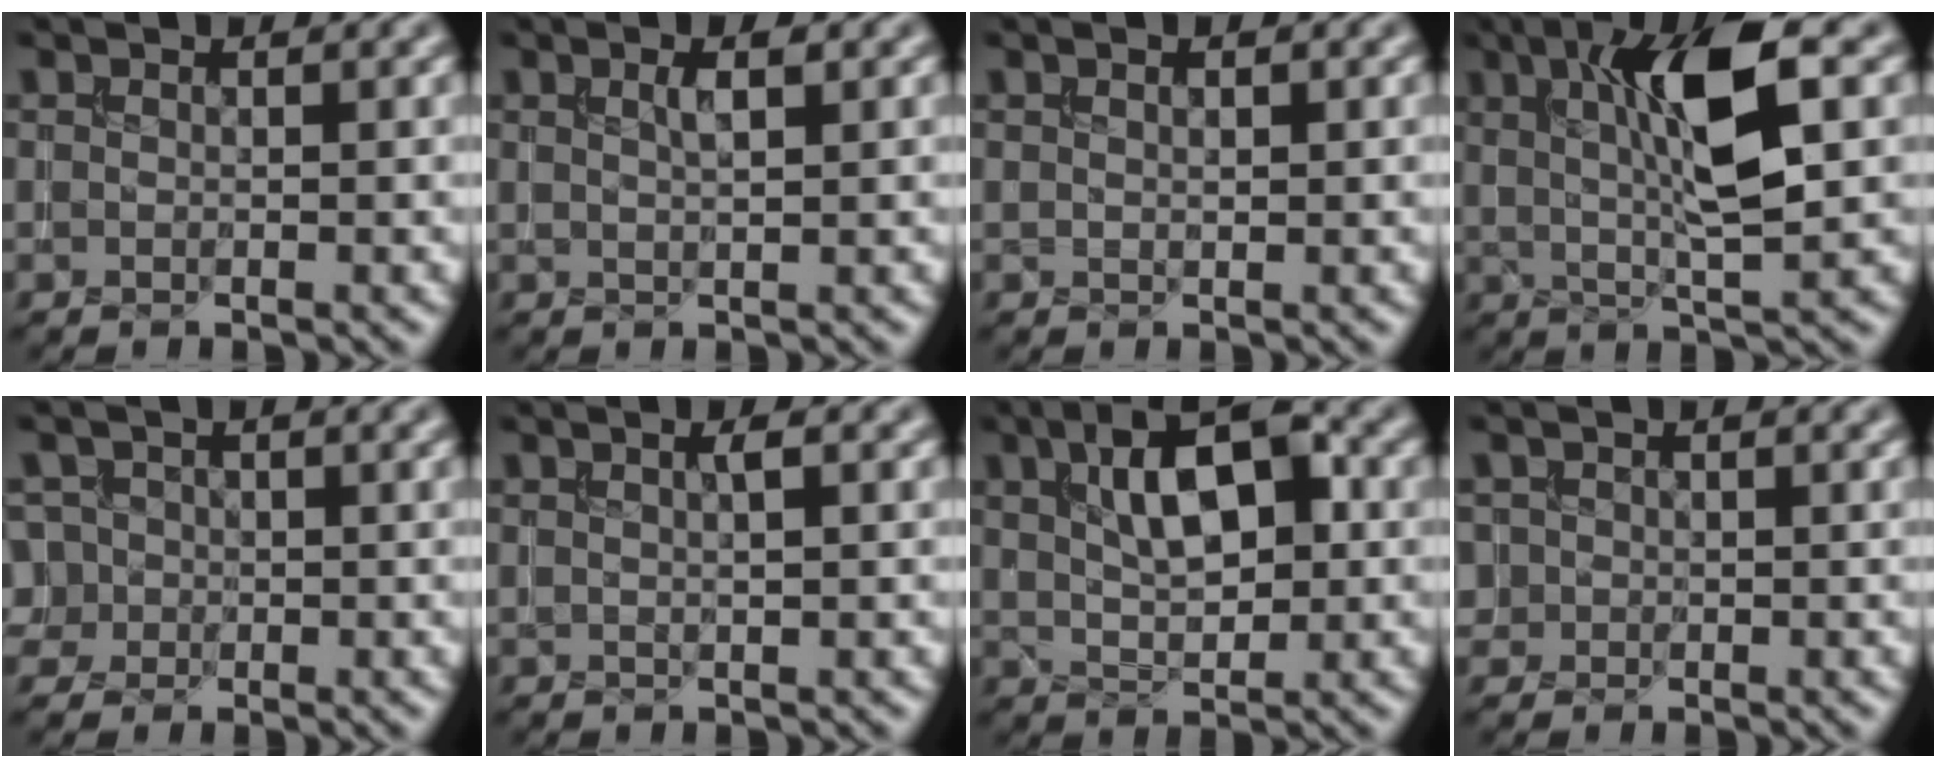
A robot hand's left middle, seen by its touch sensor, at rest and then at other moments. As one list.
[{"total": 1.6, "force": [0.6, 0.3, 1.4], "torque": [-0.024, 0.005, 0.010]}, {"total": 0.8, "force": [0.3, 0.4, 0.7], "torque": [-0.010, 0.001, 0.006]}, {"total": 8.8, "force": [2.3, 2.0, 8.2], "torque": [-0.136, 0.001, 0.039]}, {"total": 3.5, "force": [-0.4, 3.3, 1.1], "torque": [-0.009, 0.024, -0.023]}, {"total": 1.2, "force": [0.4, 0.2, 1.1], "torque": [-0.021, 0.000, 0.006]}, {"total": 6.8, "force": [1.9, 3.1, 5.7], "torque": [-0.095, 0.015, 0.028]}, {"total": 1.0, "force": [0.0, 1.0, 0.1], "torque": [0.009, -0.003, 0.000]}]